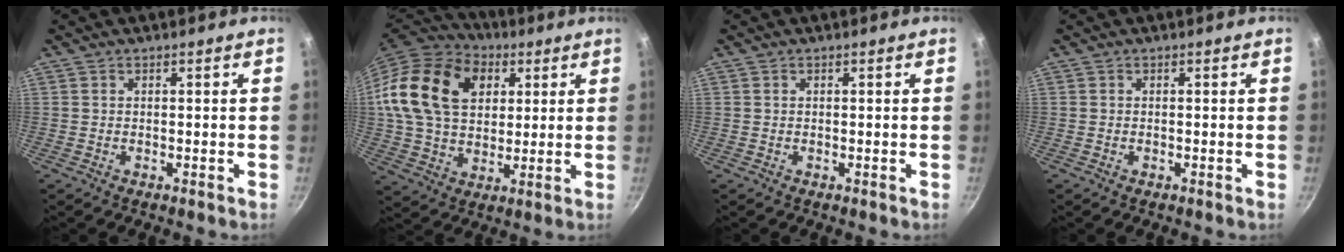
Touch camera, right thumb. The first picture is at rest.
{"total": 22.2, "force": [6.8, 15.7, 14.2], "torque": [-0.236, 0.006, 0.116]}
{"total": 0.0}
{"total": 0.0}